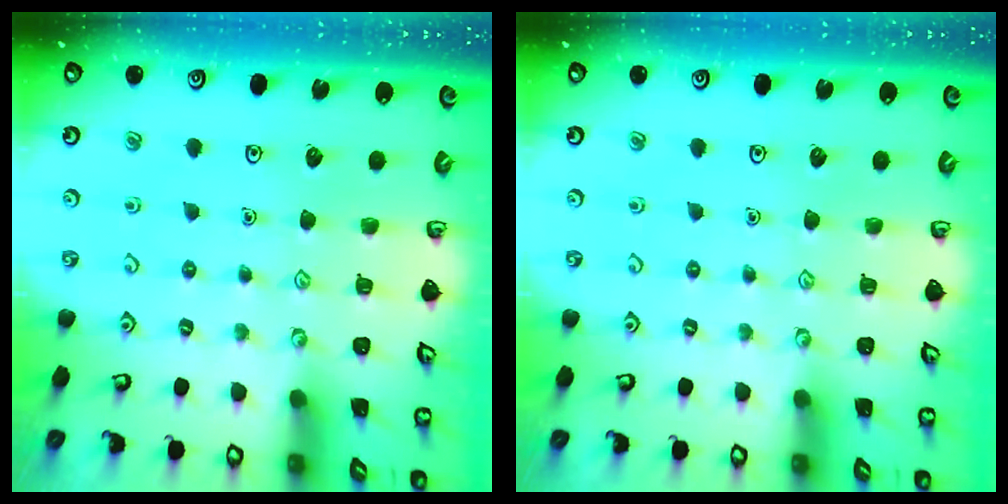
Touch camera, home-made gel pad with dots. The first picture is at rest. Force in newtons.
{"total": 0.0}